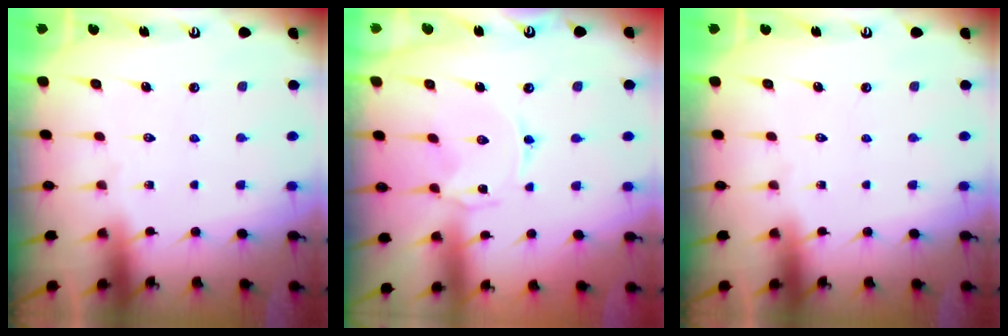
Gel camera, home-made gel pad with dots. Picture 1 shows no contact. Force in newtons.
{"total": 0.0}
{"total": 0.0}